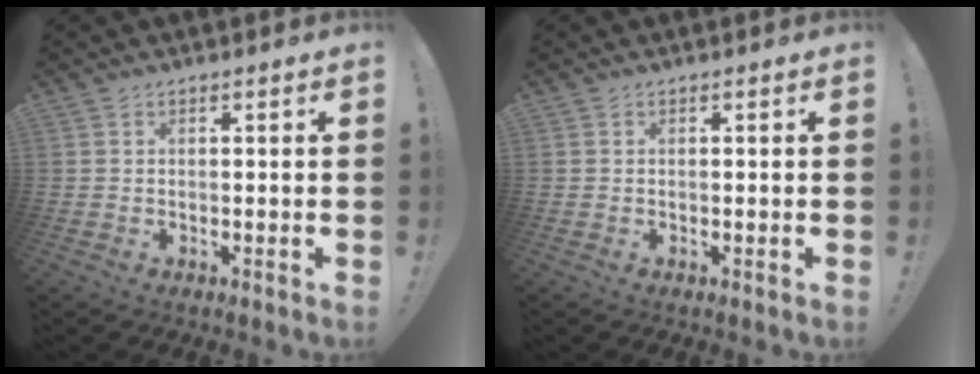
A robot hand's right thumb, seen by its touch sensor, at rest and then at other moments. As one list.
[{"total": 0.0}]